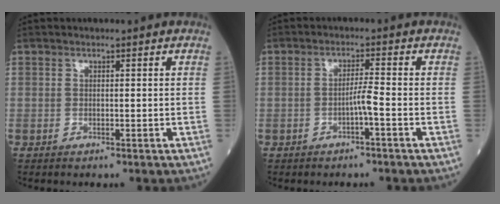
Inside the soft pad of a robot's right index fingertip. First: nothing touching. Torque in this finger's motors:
{"motor_torque": [0.31, -0.25, 0.20, 0.07]}